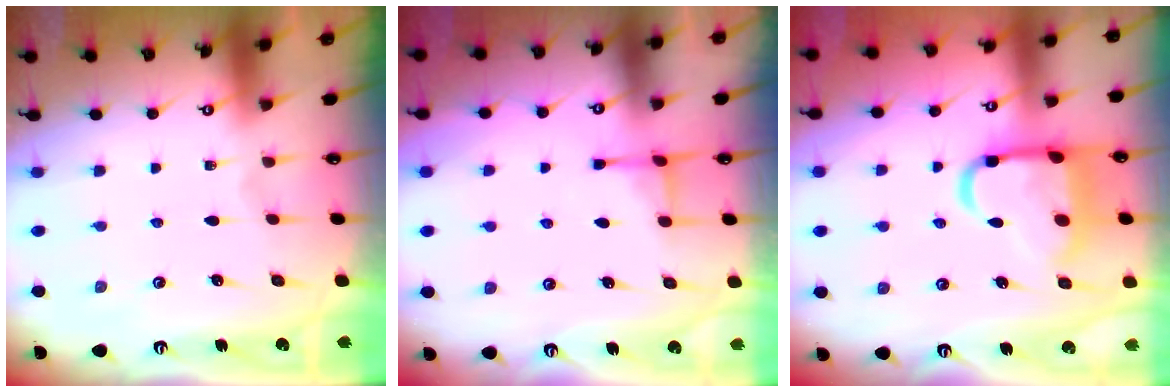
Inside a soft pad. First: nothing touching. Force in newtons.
{"total": 3.2, "press": 3.1, "slide": 0.7}
{"total": 16.0, "press": 15.9, "slide": 1.6}